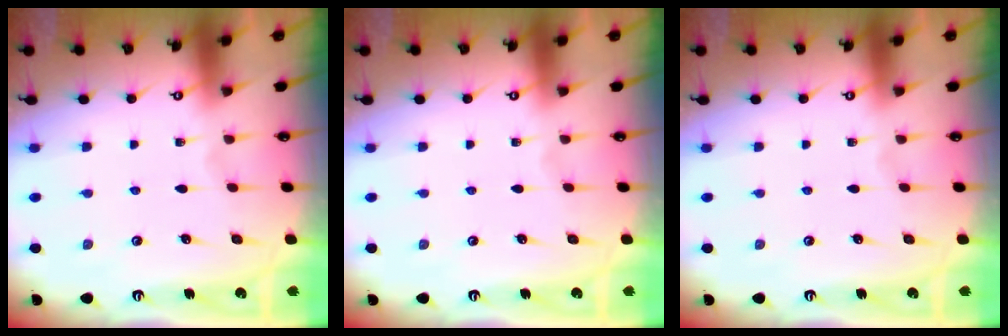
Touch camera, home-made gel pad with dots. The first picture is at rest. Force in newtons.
{"total": 0.0}
{"total": 0.0}